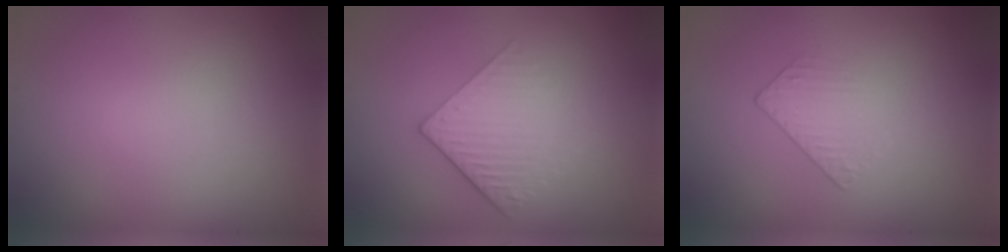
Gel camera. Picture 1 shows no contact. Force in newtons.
{"total": 3.2, "press": 2.6, "slide": 1.8}
{"total": 1.3, "press": 0.6, "slide": 1.1}